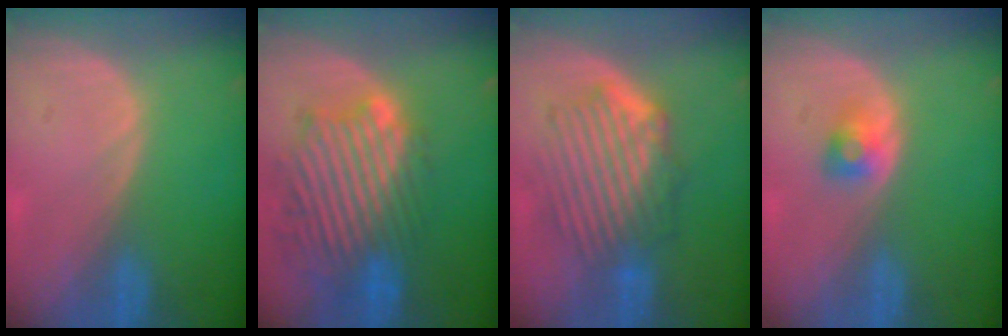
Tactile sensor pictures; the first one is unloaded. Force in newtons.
{"total": 12.3, "press": 11.0, "slide": 5.5}
{"total": 9.2, "press": 8.3, "slide": 4.0}
{"total": 2.4, "press": 2.3, "slide": 0.8}